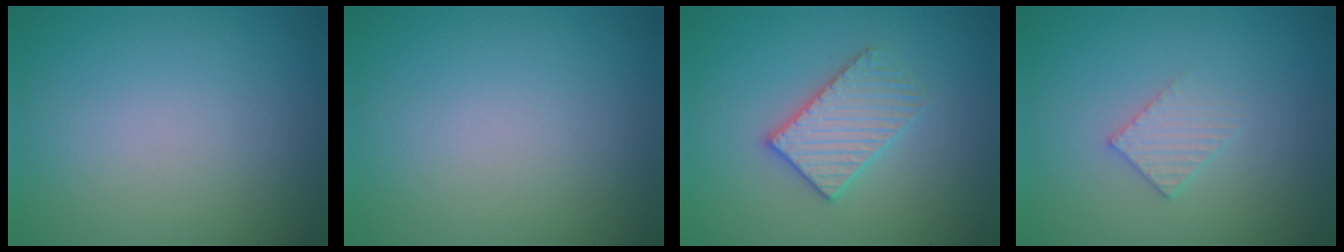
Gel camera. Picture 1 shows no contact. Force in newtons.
{"total": 0.0}
{"total": 3.3, "press": 3.1, "slide": 1.1}
{"total": 1.9, "press": 1.9, "slide": 0.2}